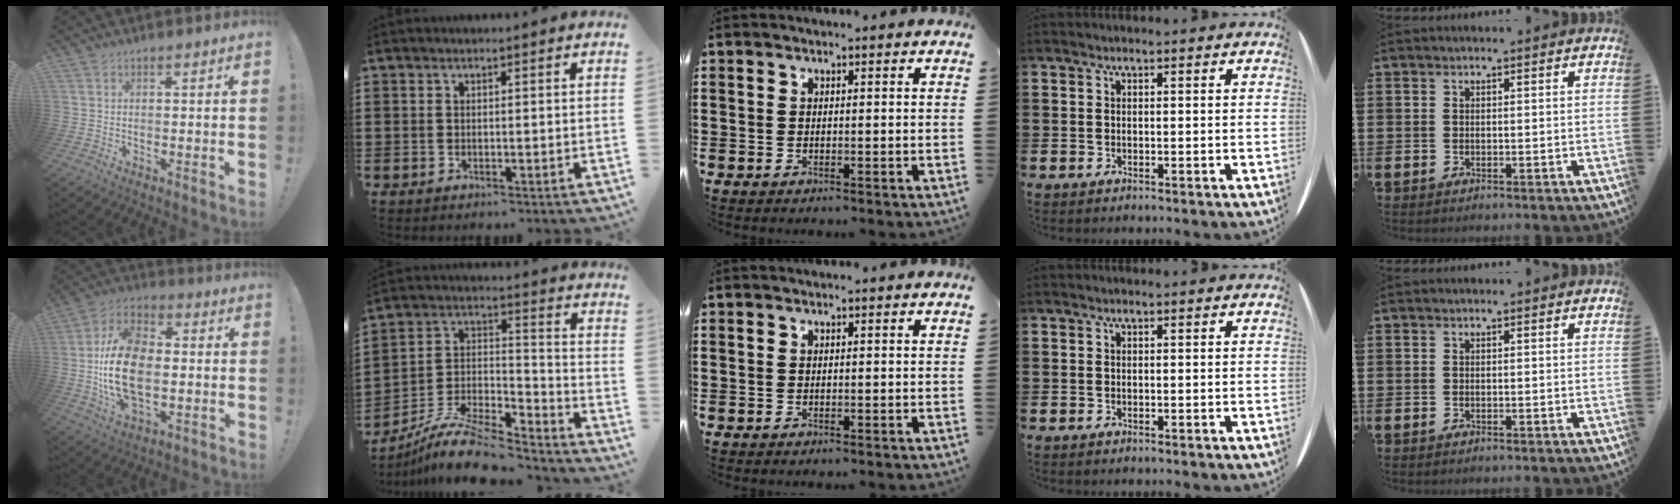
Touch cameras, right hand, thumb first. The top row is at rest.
{"thumb": {"total": 19.7, "force": [-1.5, 12.5, 15.2], "torque": [-0.277, 0.005, -0.025]}, "index": {"total": 10.8, "force": [-9.2, 2.5, 4.9], "torque": [-0.092, 0.021, -0.183]}}